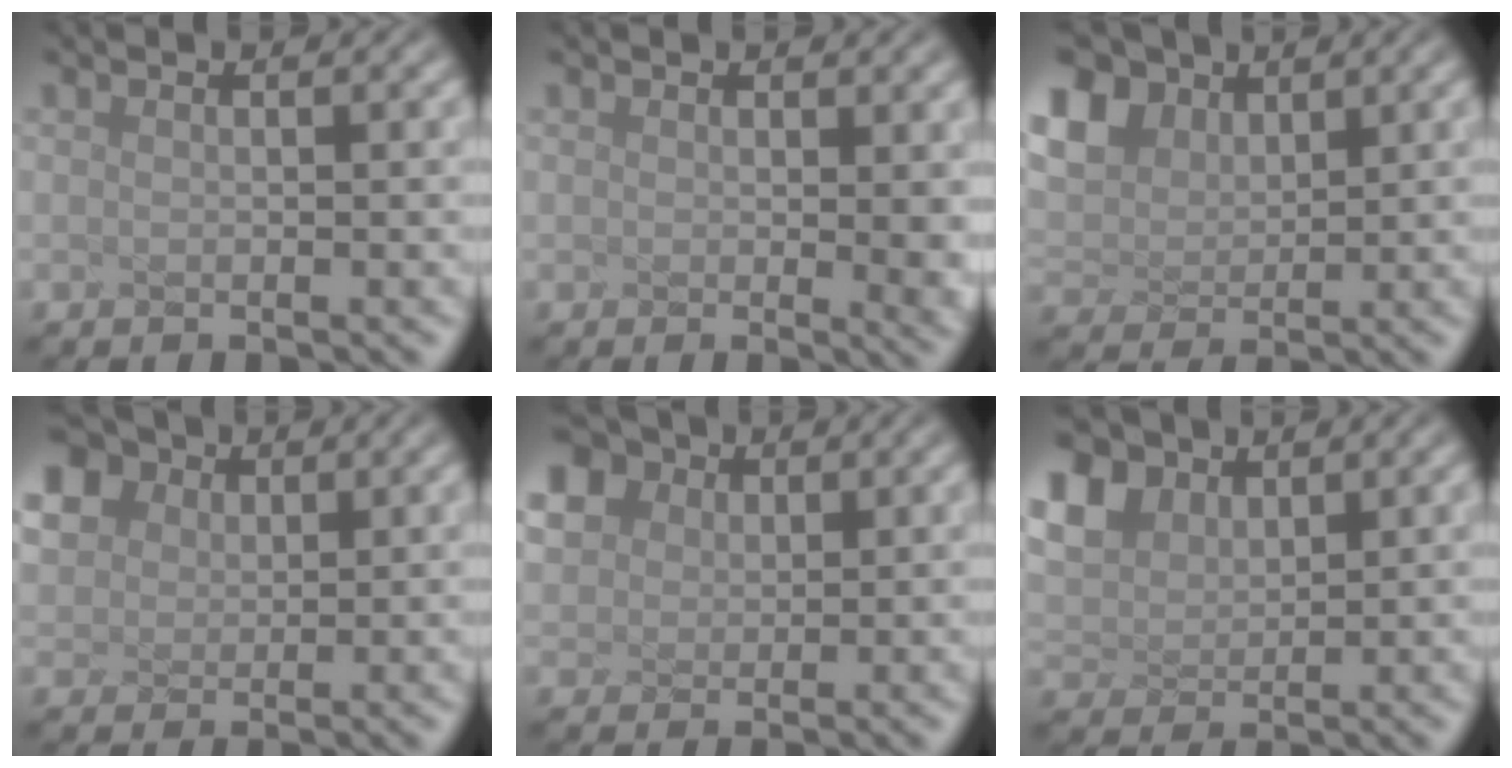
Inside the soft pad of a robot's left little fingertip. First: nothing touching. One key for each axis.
{"total": 2.5, "fx": 0.8, "fy": 0.5, "fz": 2.4, "tx": -0.035, "ty": 0.002, "tz": 0.032}
{"total": 3.8, "fx": 2.3, "fy": 2.5, "fz": 1.6, "tx": -0.091, "ty": 0.009, "tz": 0.076}
{"total": 6.4, "fx": 3.4, "fy": 4.8, "fz": 2.5, "tx": -0.119, "ty": 0.024, "tz": 0.095}
{"total": 5.6, "fx": 2.9, "fy": 4.3, "fz": 2.1, "tx": -0.111, "ty": 0.022, "tz": 0.086}
{"total": 3.0, "fx": 1.9, "fy": 2.0, "fz": 1.2, "tx": -0.080, "ty": 0.006, "tz": 0.073}